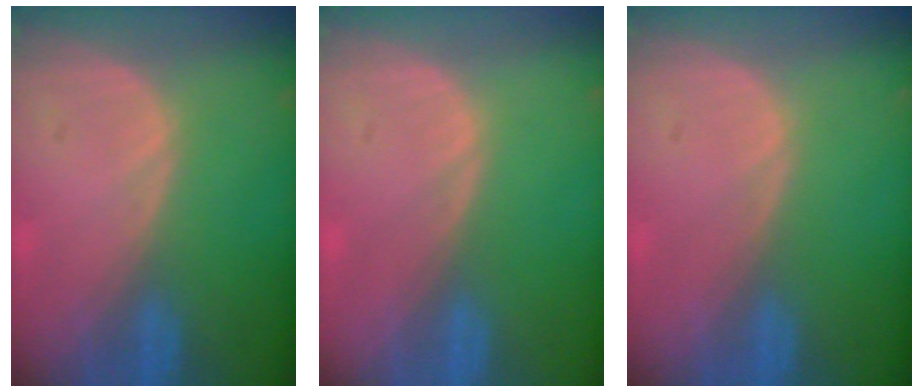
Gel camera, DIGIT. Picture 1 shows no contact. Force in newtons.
{"total": 0.0}
{"total": 0.0}